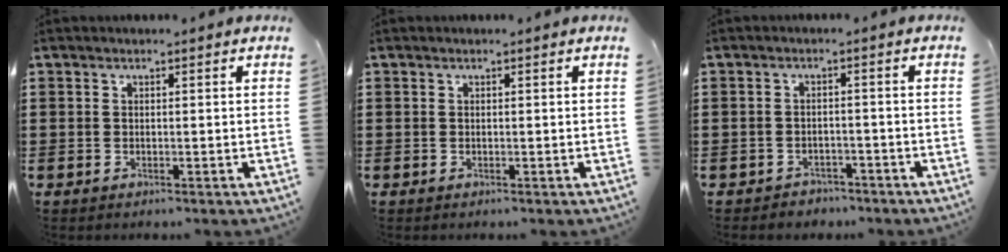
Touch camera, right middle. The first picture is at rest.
{"total": 0.0}
{"total": 1.8, "force": [-1.7, 0.5, -0.2], "torque": [-0.005, 0.002, -0.039]}